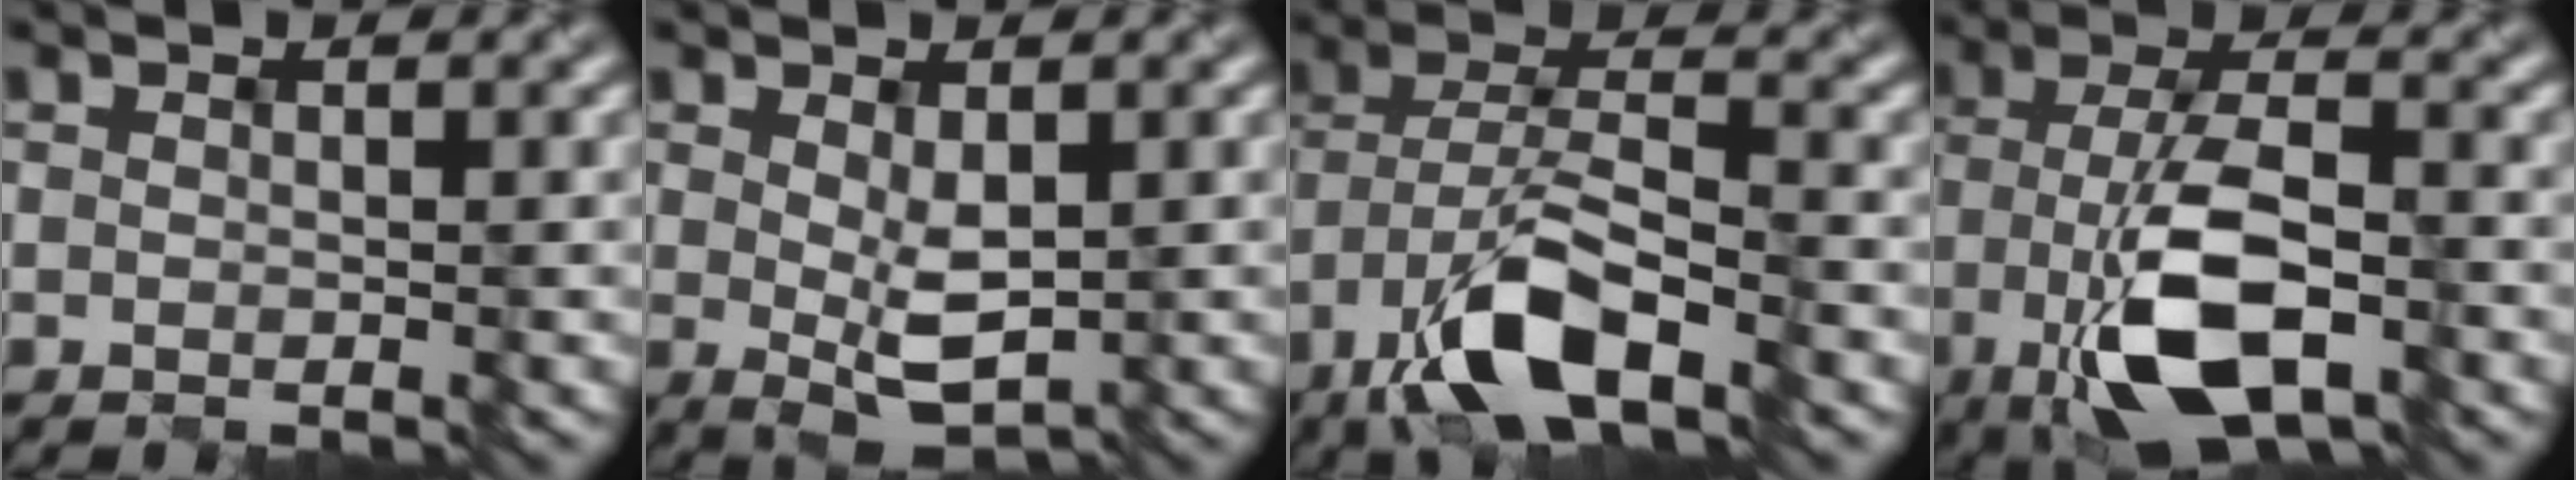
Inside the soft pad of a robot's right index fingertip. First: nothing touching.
{"total": 2.8, "force": [0.0, 1.0, 2.6], "torque": [-0.050, -0.010, 0.007]}
{"total": 8.3, "force": [-5.2, 2.5, 5.9], "torque": [-0.113, 0.003, -0.099]}
{"total": 8.5, "force": [-3.0, 3.2, 7.3], "torque": [-0.139, 0.000, -0.055]}